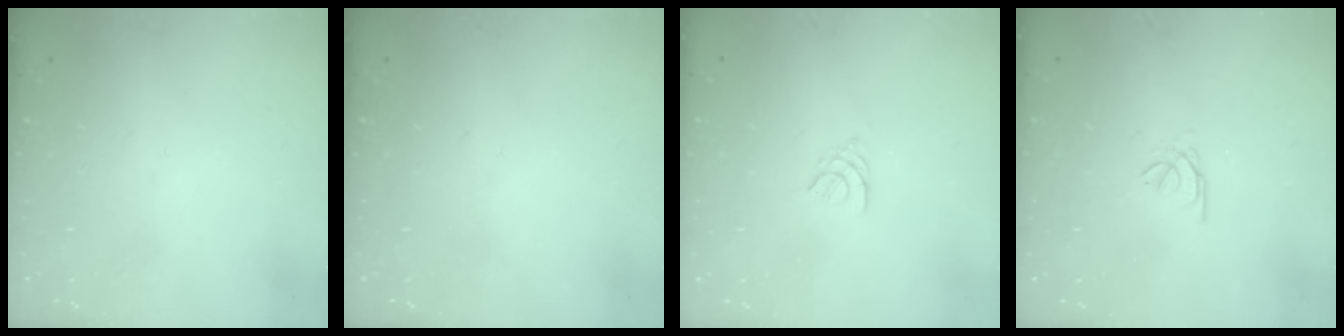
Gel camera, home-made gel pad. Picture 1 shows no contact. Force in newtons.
{"total": 0.0}
{"total": 2.1, "press": 2.0, "slide": 0.4}
{"total": 0.7, "press": 0.6, "slide": 0.4}